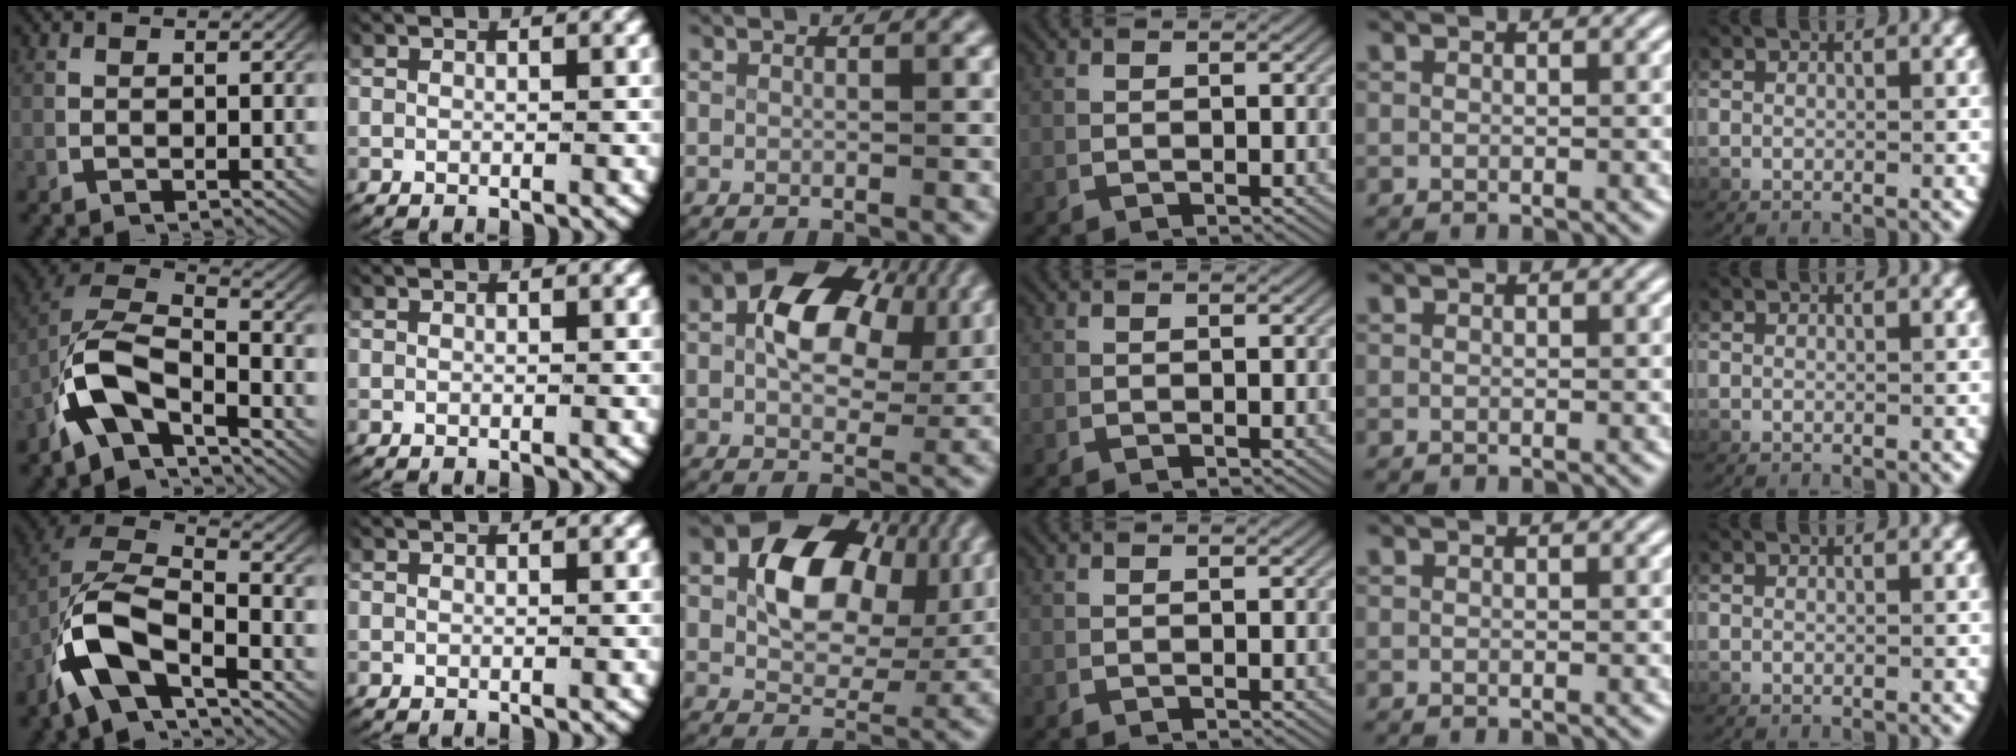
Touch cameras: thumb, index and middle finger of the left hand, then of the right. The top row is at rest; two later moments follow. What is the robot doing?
{"motion": "lift_and_place", "object": "fork"}